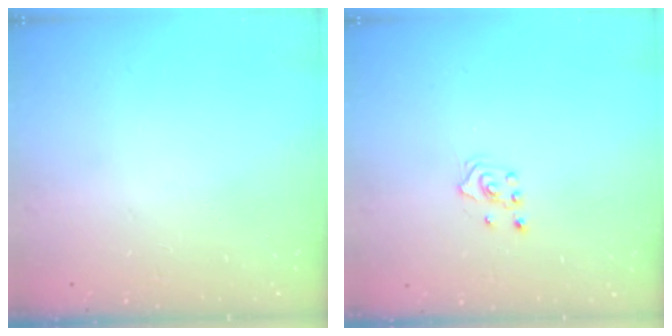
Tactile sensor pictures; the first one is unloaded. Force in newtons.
{"total": 2.4, "press": 2.2, "slide": 0.8}